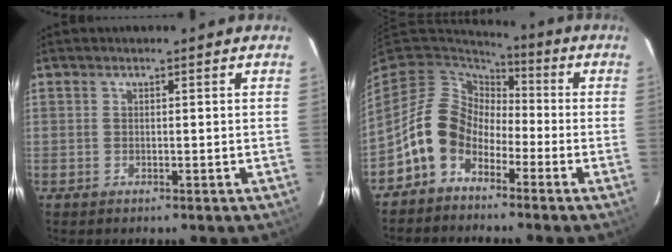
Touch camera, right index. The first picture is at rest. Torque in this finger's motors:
{"motor_torque": [0.67, -0.40, 0.83, 0.06]}